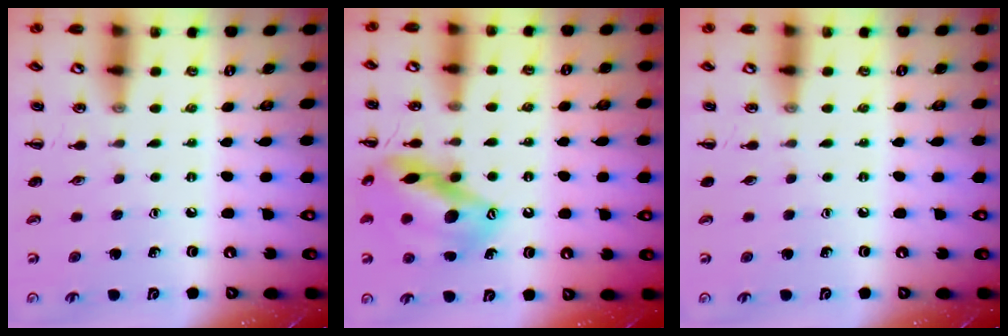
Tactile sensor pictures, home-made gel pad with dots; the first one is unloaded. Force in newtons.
{"total": 16.8, "press": 16.8, "slide": 1.7}
{"total": 0.0}